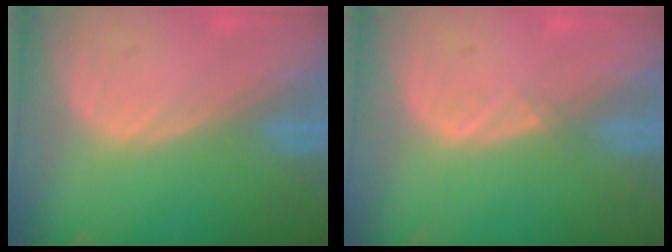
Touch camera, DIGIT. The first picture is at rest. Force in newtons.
{"total": 1.0, "press": 0.9, "slide": 0.5}